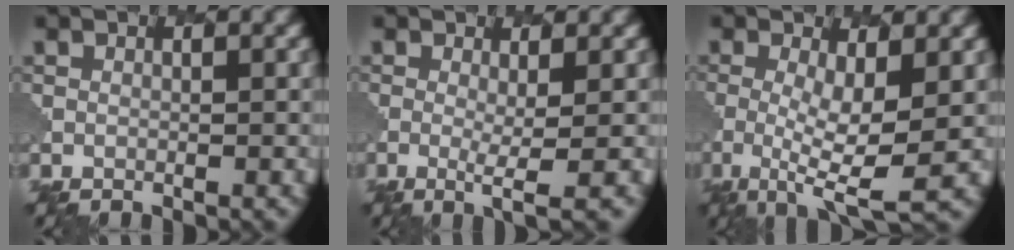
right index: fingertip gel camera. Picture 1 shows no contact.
{"total": 2.6, "force": [0.0, 0.3, 2.6], "torque": [-0.053, -0.011, 0.000]}
{"total": 5.4, "force": [-0.3, 1.4, 5.2], "torque": [-0.102, -0.011, -0.006]}